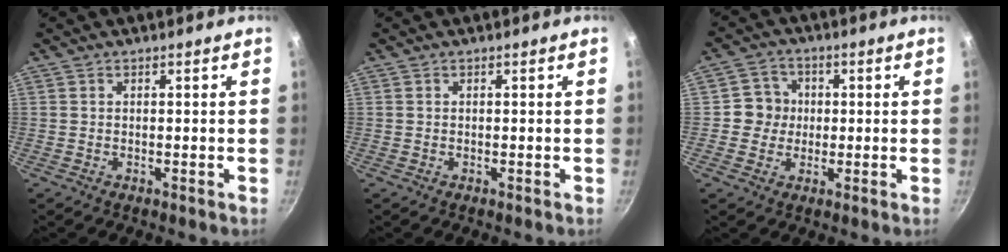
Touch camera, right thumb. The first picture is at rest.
{"total": 0.0}
{"total": 5.5, "force": [0.1, 5.3, 1.4], "torque": [0.013, 0.008, -0.011]}